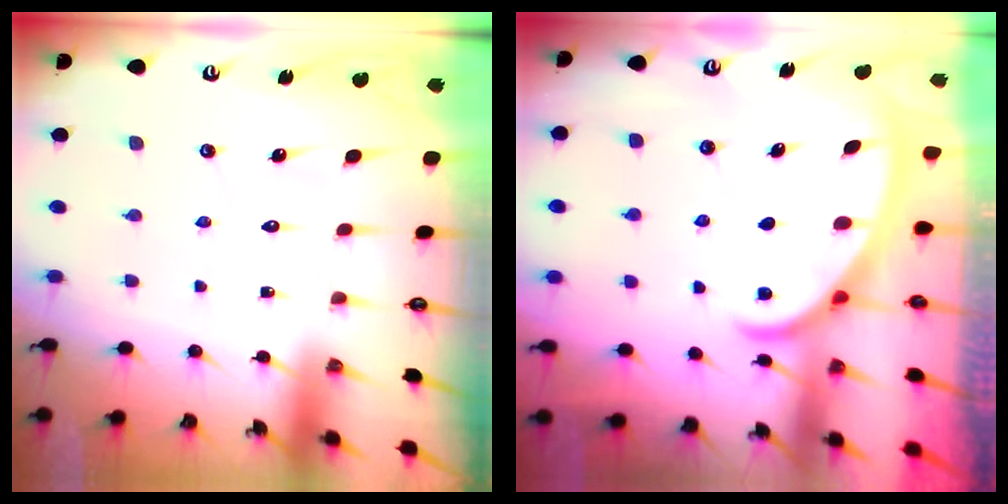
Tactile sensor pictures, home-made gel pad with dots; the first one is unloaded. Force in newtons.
{"total": 3.0, "press": 3.0, "slide": 0.4}